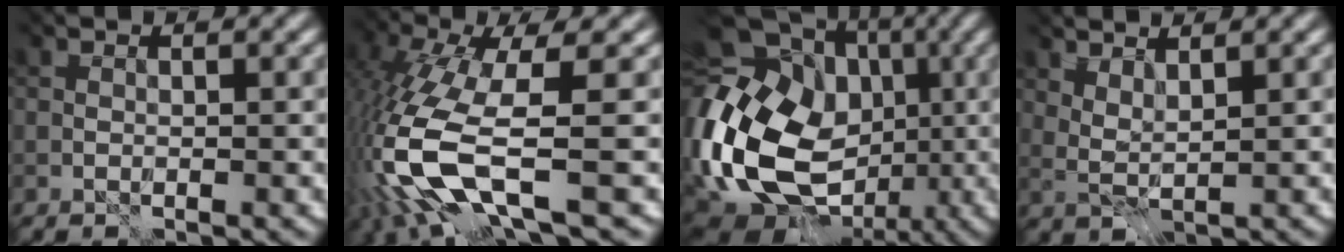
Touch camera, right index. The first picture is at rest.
{"total": 10.4, "force": [-3.3, 3.1, 9.4], "torque": [-0.229, -0.017, -0.065]}
{"total": 18.2, "force": [-2.1, 13.7, 11.8], "torque": [-0.246, -0.005, -0.034]}
{"total": 1.9, "force": [1.8, 0.0, 0.8], "torque": [-0.023, 0.000, 0.039]}